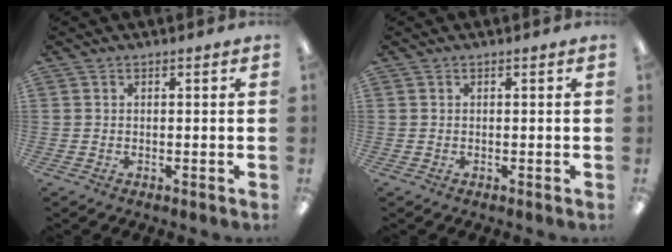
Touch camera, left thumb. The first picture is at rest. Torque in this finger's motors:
{"motor_torque": [-0.03, 0.03, -0.04, 0.03, 0.00]}